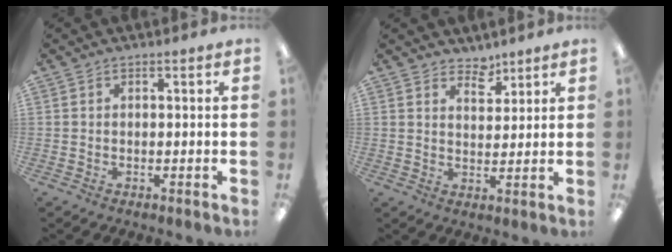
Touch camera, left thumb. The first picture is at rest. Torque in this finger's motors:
{"motor_torque": [0.02, -0.03, 0.01, -0.05, -0.01]}